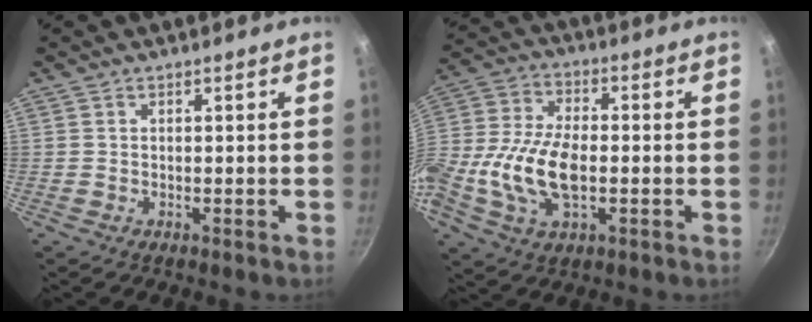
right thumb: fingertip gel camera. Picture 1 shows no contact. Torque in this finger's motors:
{"motor_torque": [0.96, 1.59, 0.56, -0.55, 0.22]}